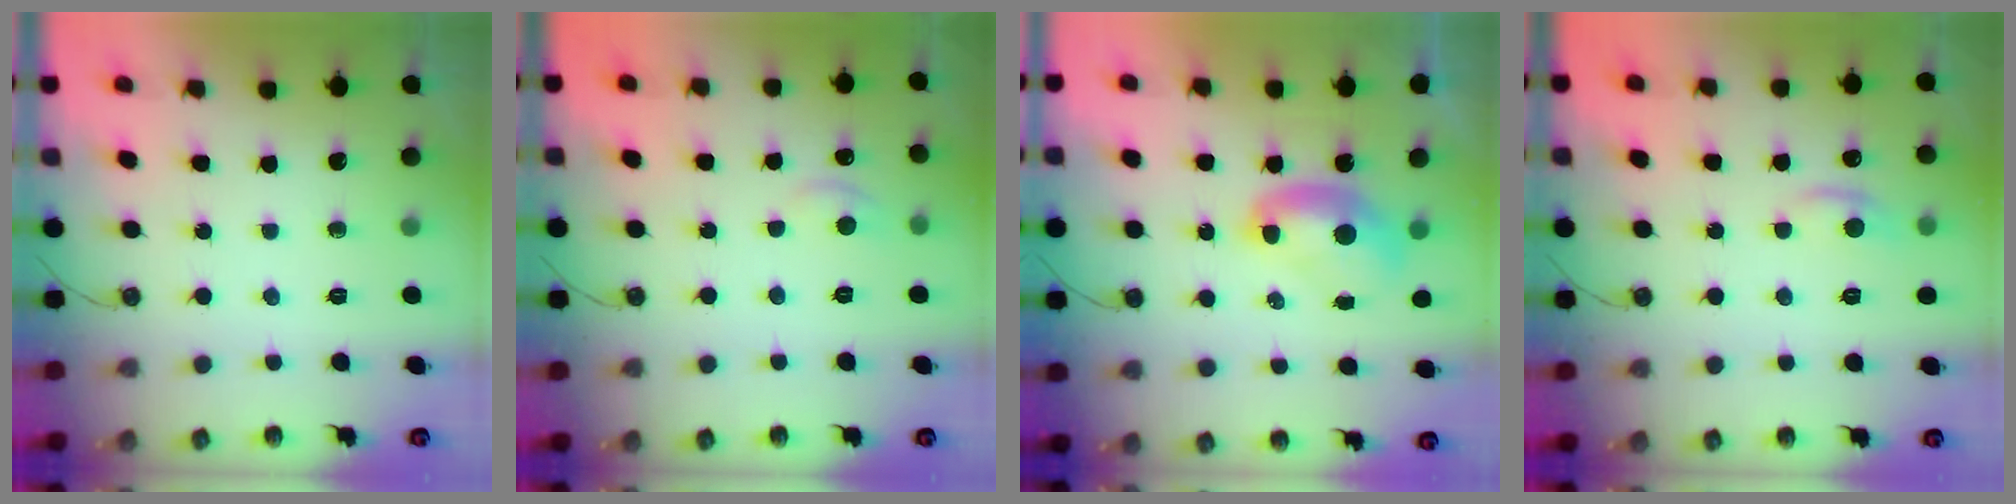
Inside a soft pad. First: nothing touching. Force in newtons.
{"total": 1.0, "press": 0.5, "slide": 0.9}
{"total": 2.0, "press": 2.0, "slide": 0.2}
{"total": 1.8, "press": 1.6, "slide": 0.8}